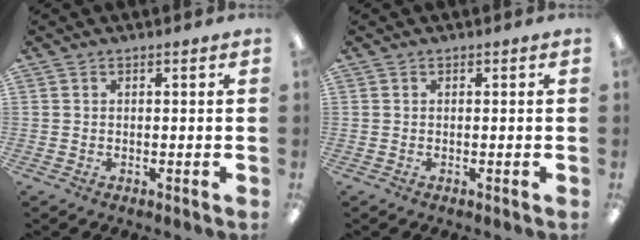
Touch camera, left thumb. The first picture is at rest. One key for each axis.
{"total": 0.0}